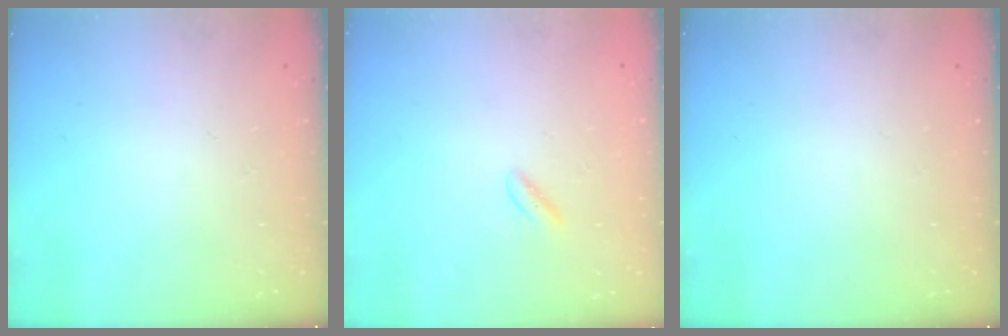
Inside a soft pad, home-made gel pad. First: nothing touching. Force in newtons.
{"total": 1.7, "press": 1.5, "slide": 0.7}
{"total": 0.0}